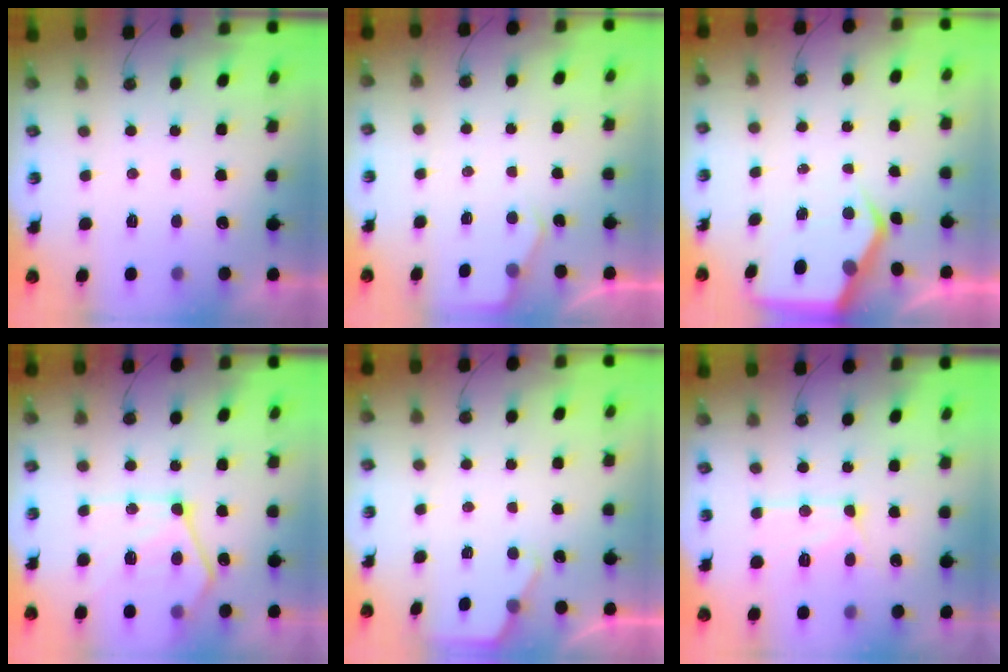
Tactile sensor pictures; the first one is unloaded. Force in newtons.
{"total": 3.7, "press": 3.6, "slide": 0.6}
{"total": 5.3, "press": 5.3, "slide": 0.5}
{"total": 15.7, "press": 15.7, "slide": 1.3}
{"total": 2.2, "press": 2.2, "slide": 0.3}
{"total": 13.2, "press": 13.1, "slide": 1.3}